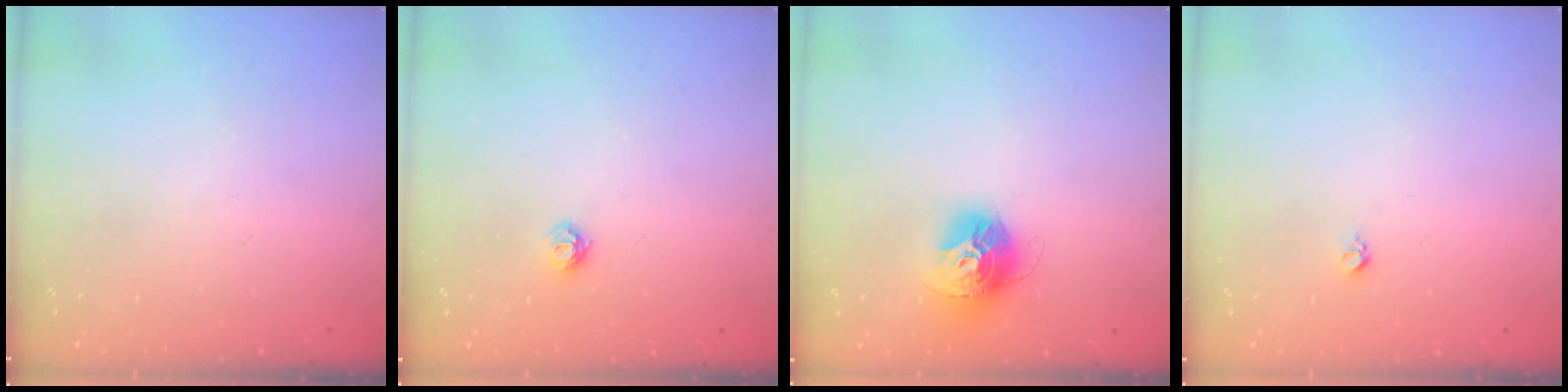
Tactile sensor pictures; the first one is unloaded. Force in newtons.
{"total": 5.8, "press": 5.8, "slide": 0.3}
{"total": 13.8, "press": 13.8, "slide": 1.0}
{"total": 3.0, "press": 2.9, "slide": 0.4}